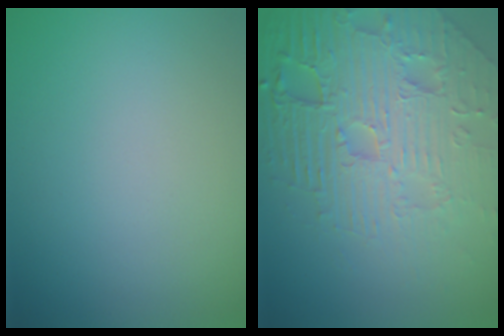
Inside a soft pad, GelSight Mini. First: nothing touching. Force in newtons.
{"total": 8.8, "press": 6.3, "slide": 6.2}